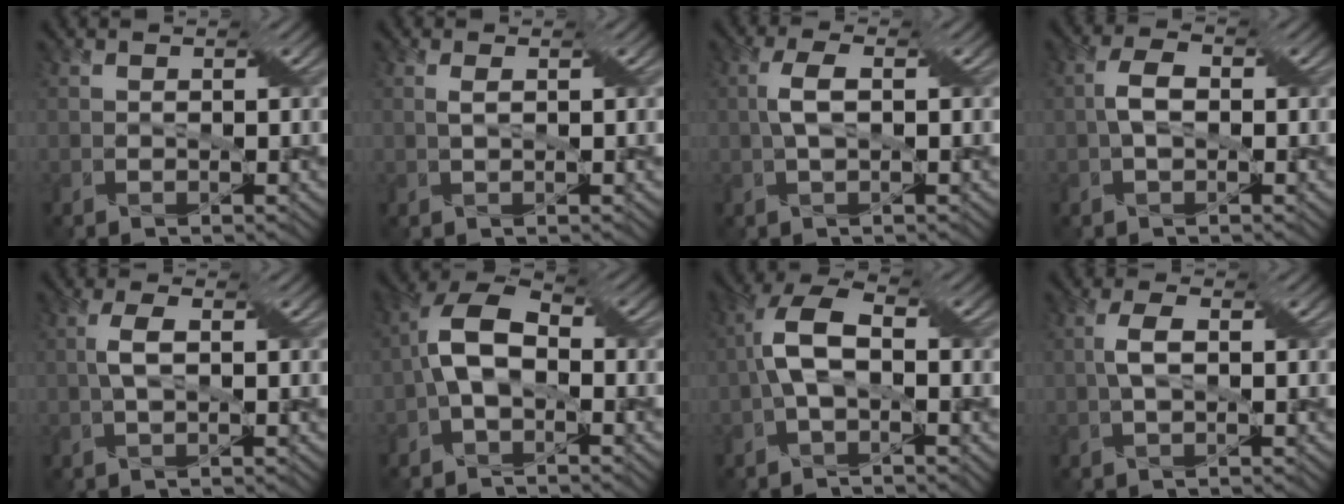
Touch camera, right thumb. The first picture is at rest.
{"total": 1.1, "force": [0.3, 0.1, 1.0], "torque": [-0.026, 0.005, 0.004]}
{"total": 3.2, "force": [0.1, 1.1, 3.0], "torque": [-0.071, 0.009, 0.001]}
{"total": 3.3, "force": [-0.3, 1.9, 2.7], "torque": [-0.060, 0.005, -0.008]}
{"total": 2.9, "force": [0.1, 1.0, 2.7], "torque": [-0.064, 0.008, 0.001]}
{"total": 7.4, "force": [-1.1, 4.2, 6.0], "torque": [-0.127, 0.020, -0.031]}
{"total": 7.1, "force": [-0.7, 3.3, 6.3], "torque": [-0.141, 0.017, -0.017]}
{"total": 2.9, "force": [0.0, 1.2, 2.7], "torque": [-0.061, 0.008, -0.002]}